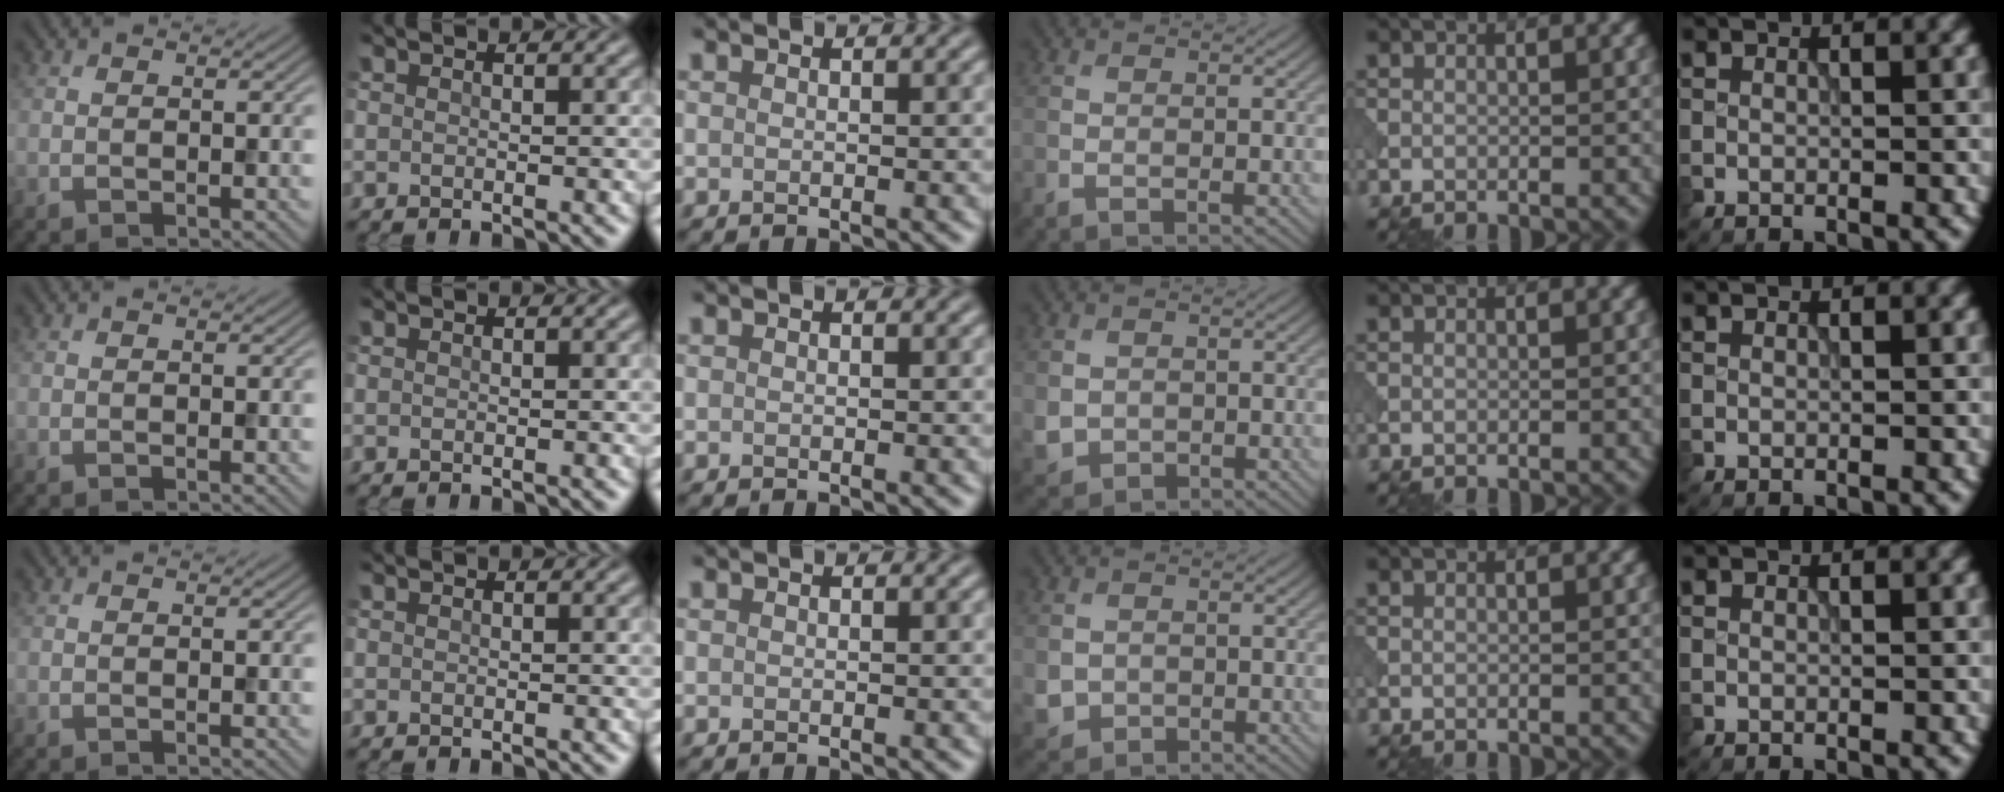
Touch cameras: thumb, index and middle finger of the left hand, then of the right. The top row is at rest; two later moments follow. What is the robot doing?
{"motion": "open", "object": "sandwich press"}